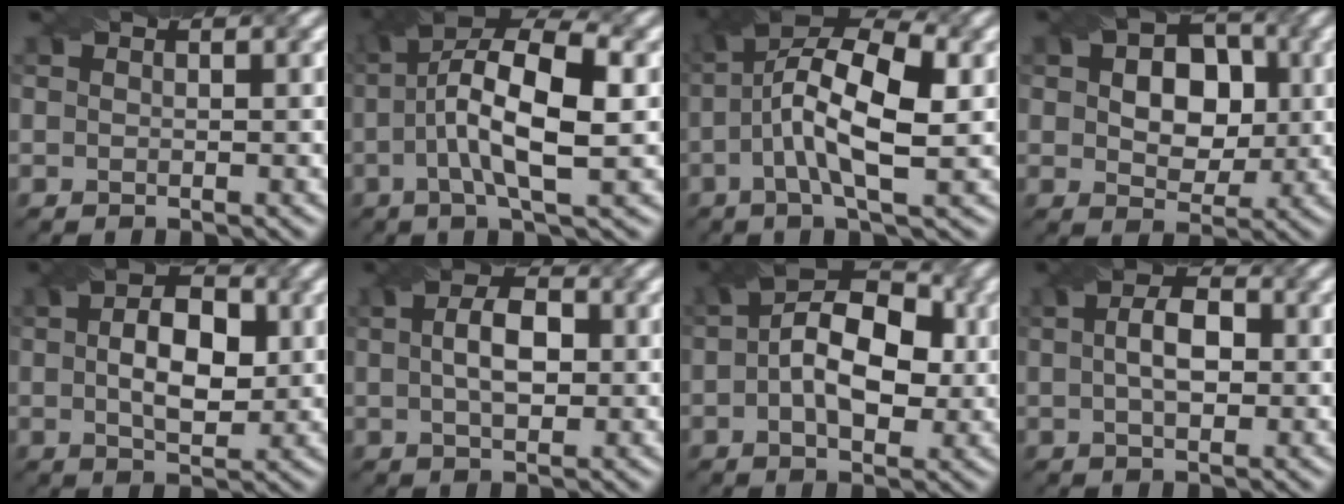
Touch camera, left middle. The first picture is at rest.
{"total": 8.5, "force": [-0.3, 2.8, 8.1], "torque": [-0.134, 0.017, 0.006]}
{"total": 8.6, "force": [-0.5, 3.2, 8.0], "torque": [-0.147, 0.014, 0.002]}
{"total": 6.4, "force": [0.2, 4.9, 4.1], "torque": [-0.054, 0.007, 0.013]}
{"total": 5.2, "force": [0.0, 3.2, 4.2], "torque": [-0.055, 0.012, 0.011]}
{"total": 3.3, "force": [-0.3, 2.0, 2.6], "torque": [-0.041, 0.007, 0.008]}
{"total": 7.7, "force": [-0.2, 4.7, 6.1], "torque": [-0.077, 0.019, 0.001]}
{"total": 3.0, "force": [-0.4, 1.9, 2.4], "torque": [-0.032, 0.008, 0.002]}